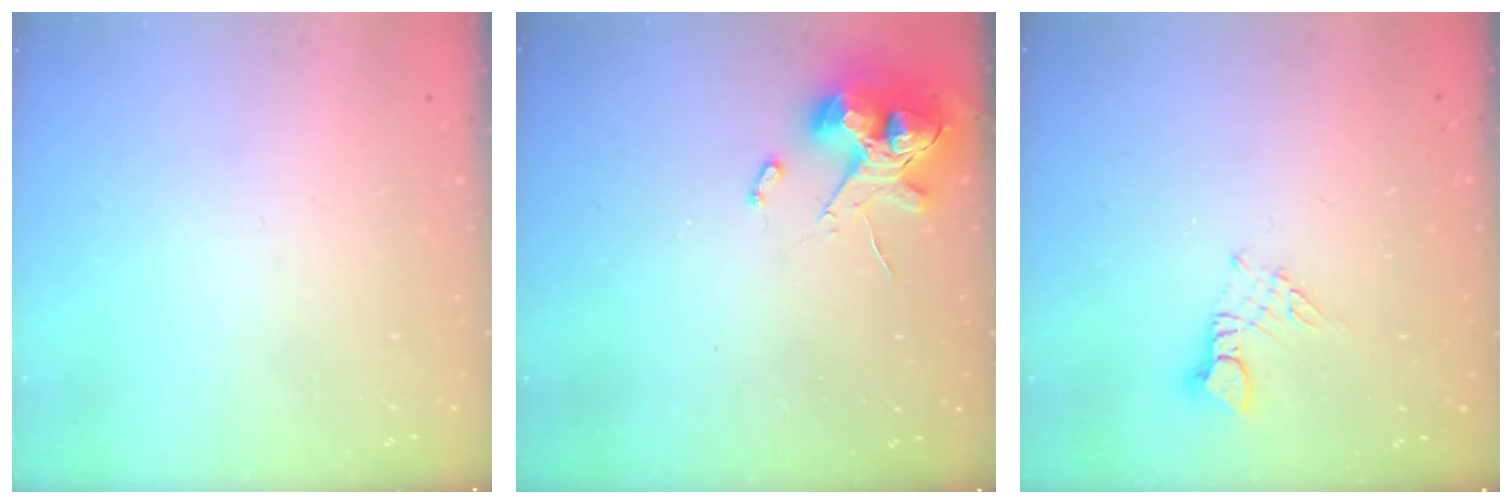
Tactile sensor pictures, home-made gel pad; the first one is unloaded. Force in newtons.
{"total": 10.7, "press": 10.5, "slide": 1.8}
{"total": 2.5, "press": 2.5, "slide": 0.3}